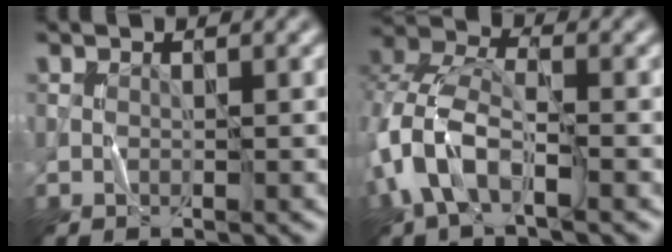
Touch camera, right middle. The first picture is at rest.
{"total": 7.3, "force": [-2.7, 4.0, 5.4], "torque": [-0.130, 0.008, -0.065]}